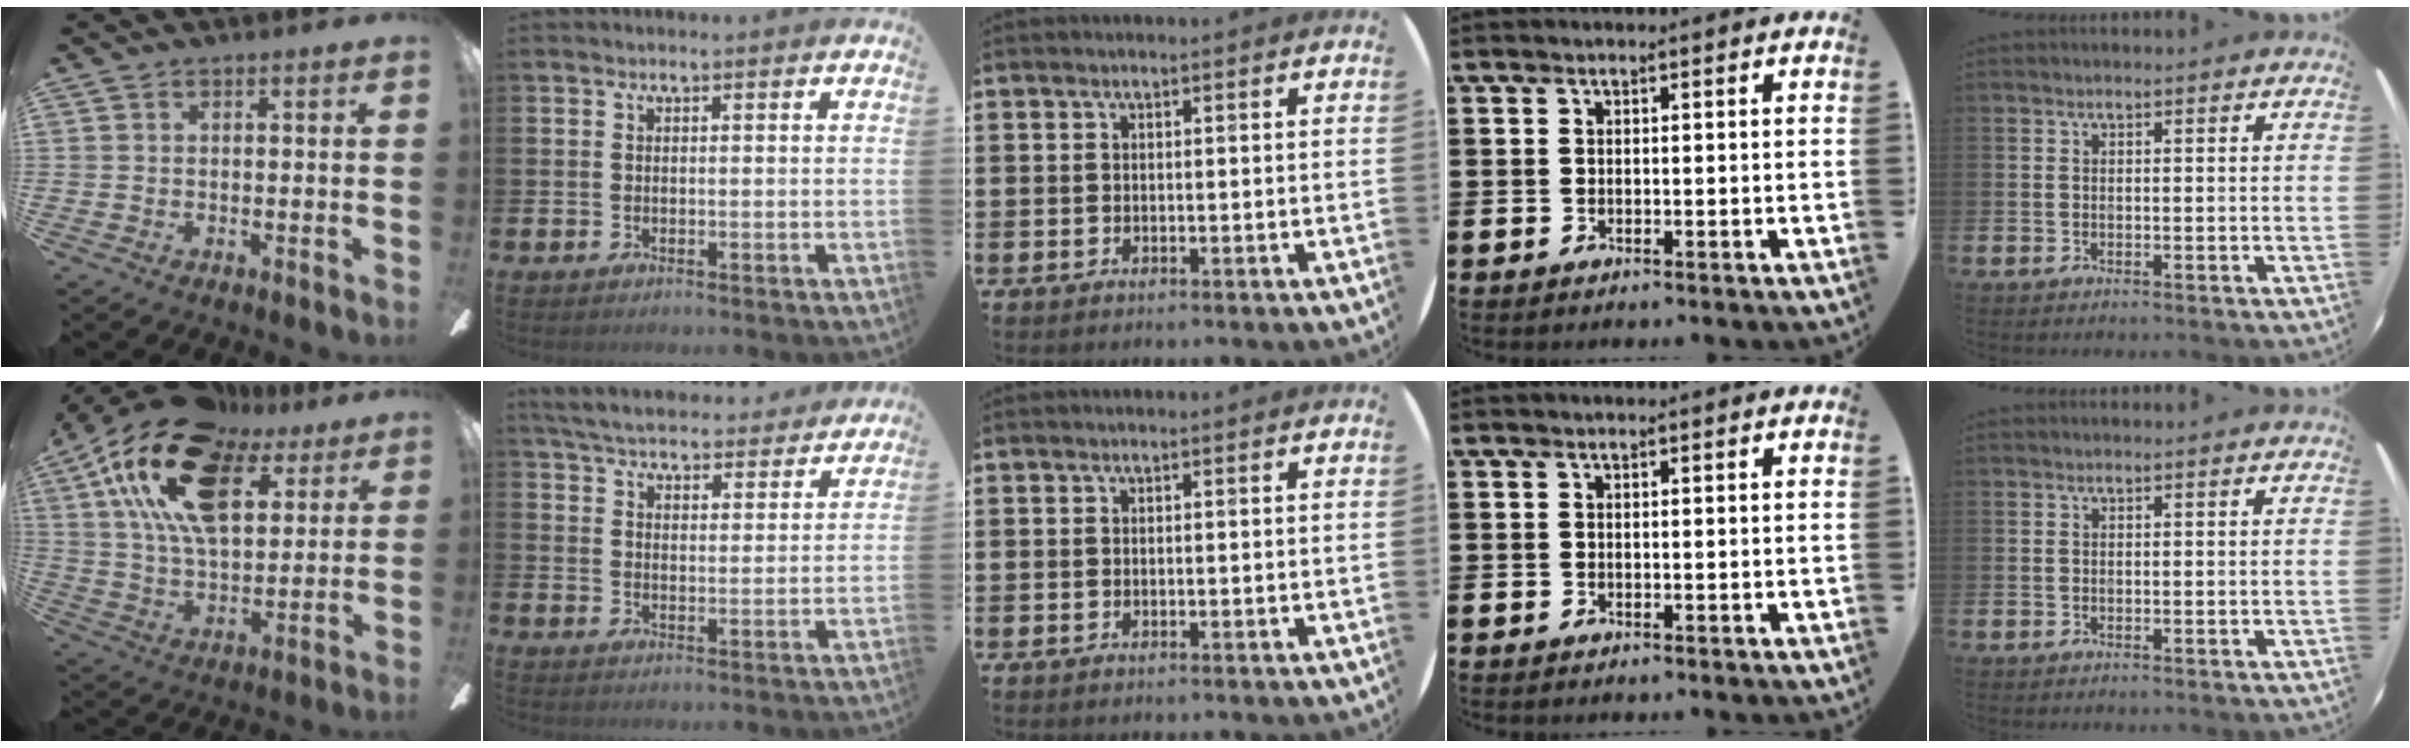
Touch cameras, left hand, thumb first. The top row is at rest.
{"thumb": {"total": 24.5, "force": [12.6, 12.4, 16.9], "torque": [-0.318, -0.047, 0.218]}, "index": {"total": 5.9, "force": [5.7, 1.0, 0.9], "torque": [-0.039, -0.042, 0.099]}}